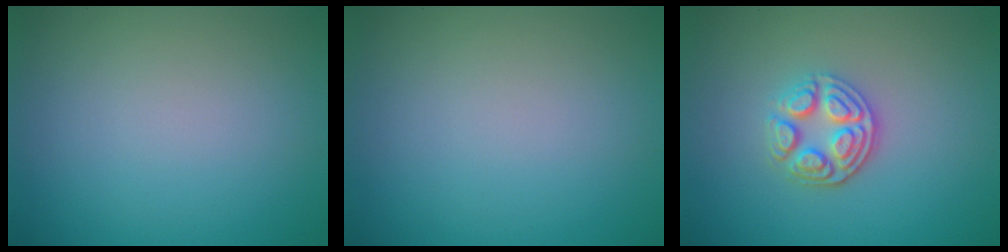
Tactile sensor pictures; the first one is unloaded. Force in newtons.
{"total": 0.0}
{"total": 3.5, "press": 3.0, "slide": 1.8}